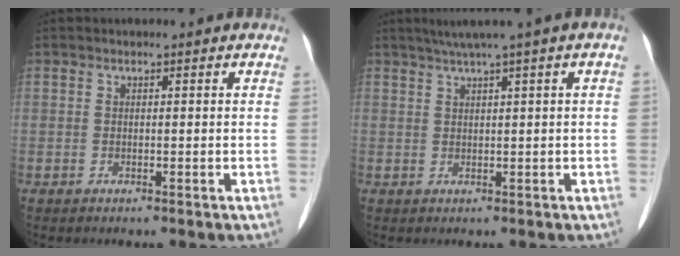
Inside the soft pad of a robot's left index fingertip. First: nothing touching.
{"total": 4.1, "force": [2.1, -0.6, 3.5], "torque": [-0.064, 0.016, 0.039]}